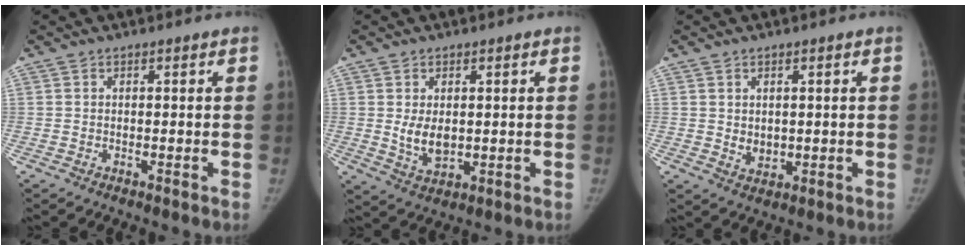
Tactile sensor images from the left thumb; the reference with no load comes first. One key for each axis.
{"total": 5.6, "fx": 0.4, "fy": 3.5, "fz": 4.4, "tx": -0.067, "ty": -0.015, "tz": 0.018}
{"total": 3.2, "fx": 0.5, "fy": 2.5, "fz": 1.9, "tx": -0.020, "ty": -0.010, "tz": 0.017}